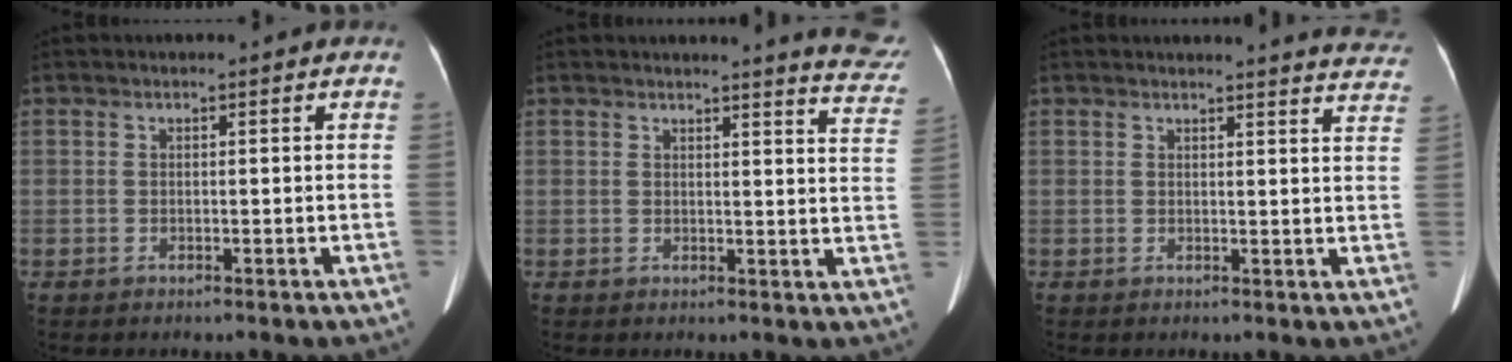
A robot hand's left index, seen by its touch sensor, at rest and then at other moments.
{"total": 9.2, "force": [9.0, -0.1, 1.8], "torque": [-0.002, -0.074, 0.068]}
{"total": 10.8, "force": [10.7, 0.6, 1.8], "torque": [0.004, -0.059, 0.084]}